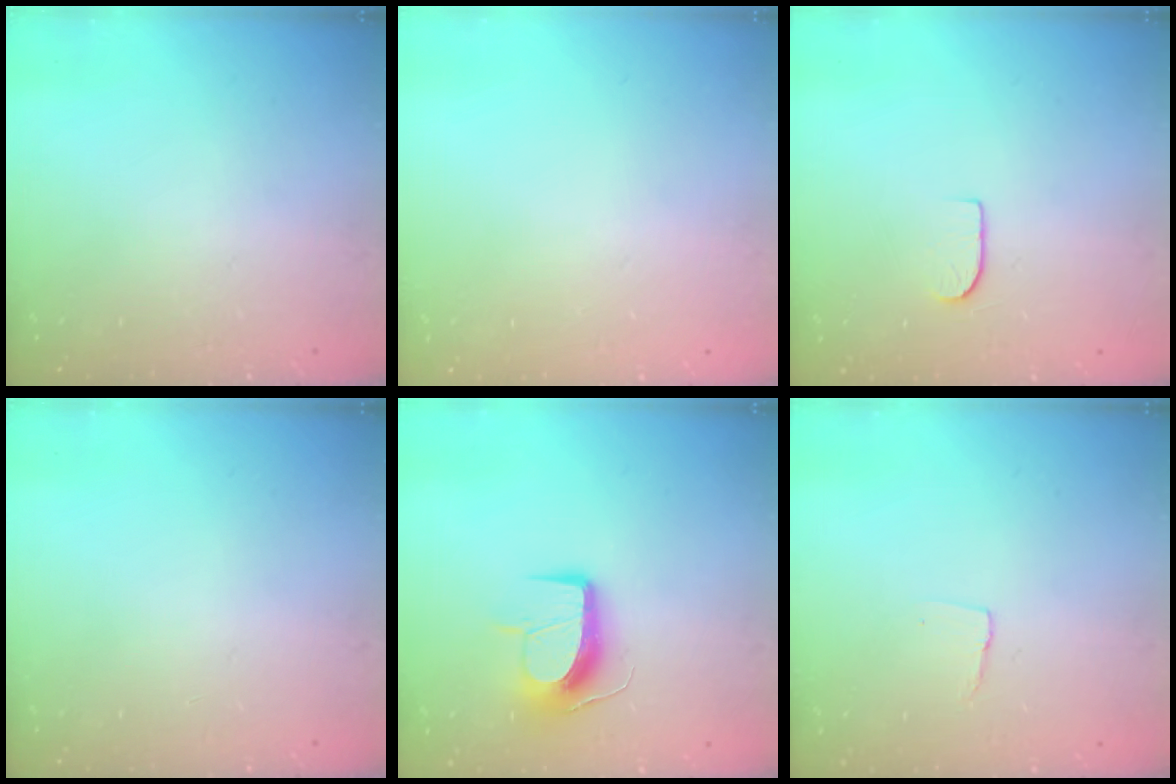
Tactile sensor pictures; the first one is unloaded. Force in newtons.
{"total": 0.0}
{"total": 5.5, "press": 5.5, "slide": 0.6}
{"total": 0.0}
{"total": 12.7, "press": 12.7, "slide": 0.5}
{"total": 3.8, "press": 3.8, "slide": 0.3}